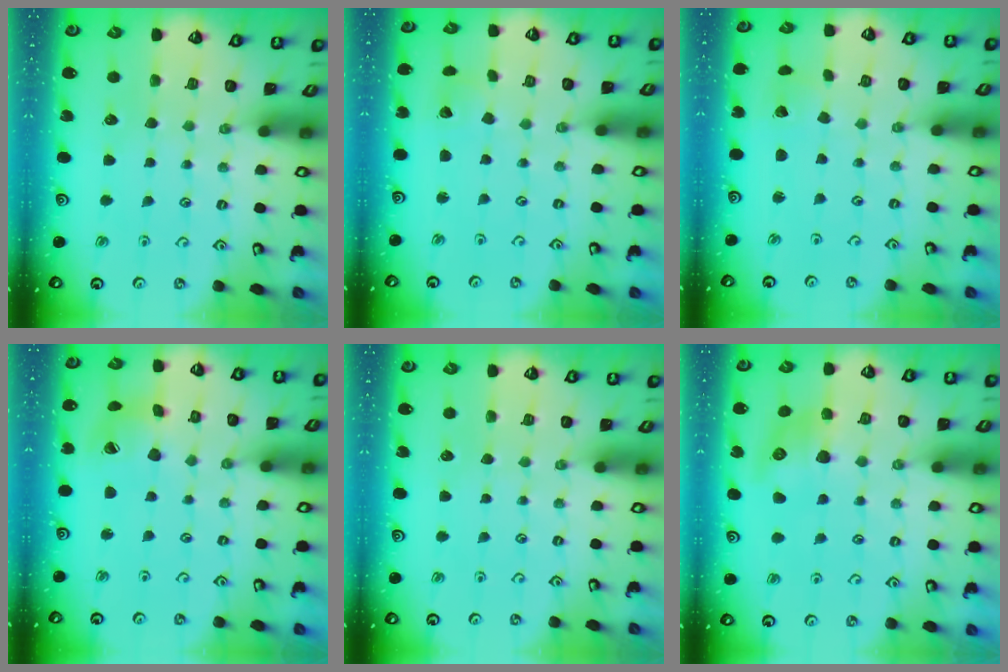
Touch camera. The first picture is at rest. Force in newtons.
{"total": 3.2, "press": 3.2, "slide": 0.4}
{"total": 2.7, "press": 2.7, "slide": 0.0}
{"total": 8.9, "press": 8.8, "slide": 1.1}
{"total": 0.0}
{"total": 9.7, "press": 9.7, "slide": 0.4}